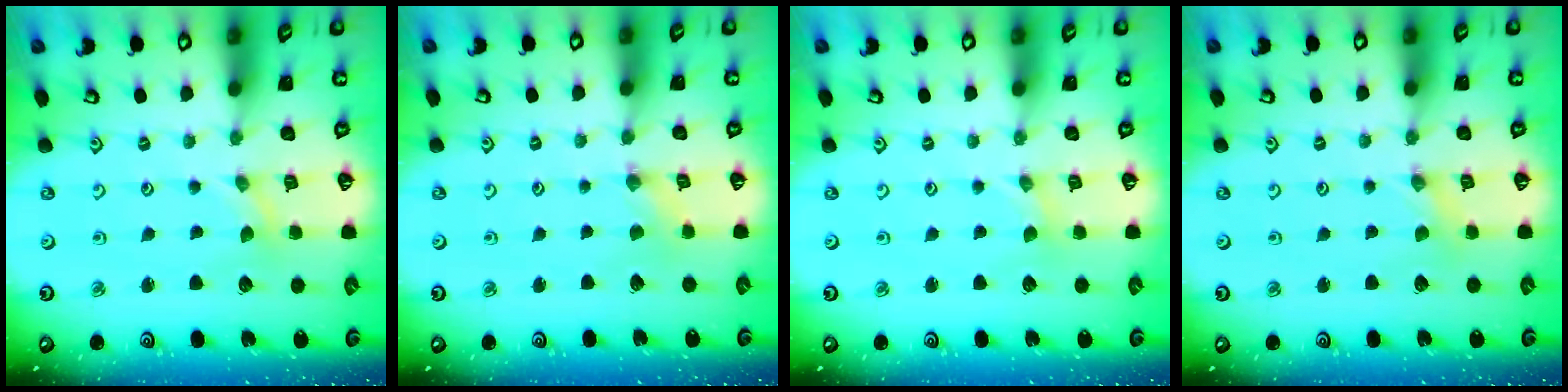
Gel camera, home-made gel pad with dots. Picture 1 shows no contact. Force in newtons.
{"total": 0.9, "press": 0.9, "slide": 0.2}
{"total": 0.0}
{"total": 0.0}